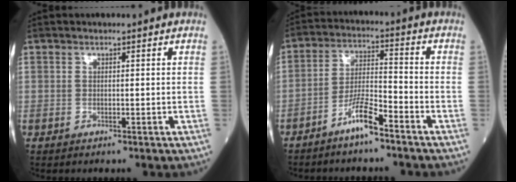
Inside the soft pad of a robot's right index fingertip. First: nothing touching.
{"total": 6.5, "force": [-4.7, 0.5, 4.4], "torque": [-0.089, 0.000, -0.091]}